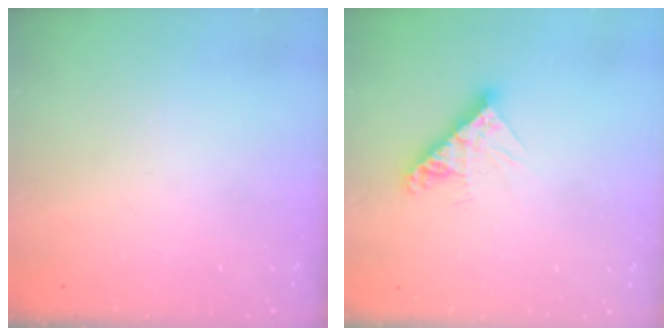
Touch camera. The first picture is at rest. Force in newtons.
{"total": 9.6, "press": 9.6, "slide": 0.7}